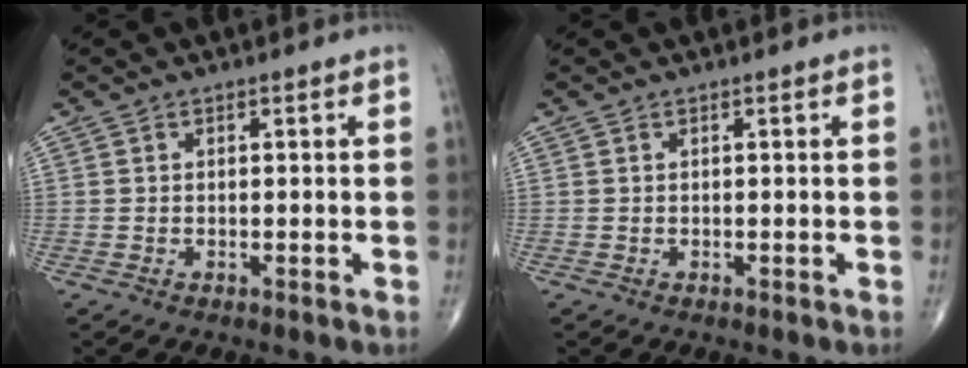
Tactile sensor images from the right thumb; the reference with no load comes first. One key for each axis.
{"total": 0.0}